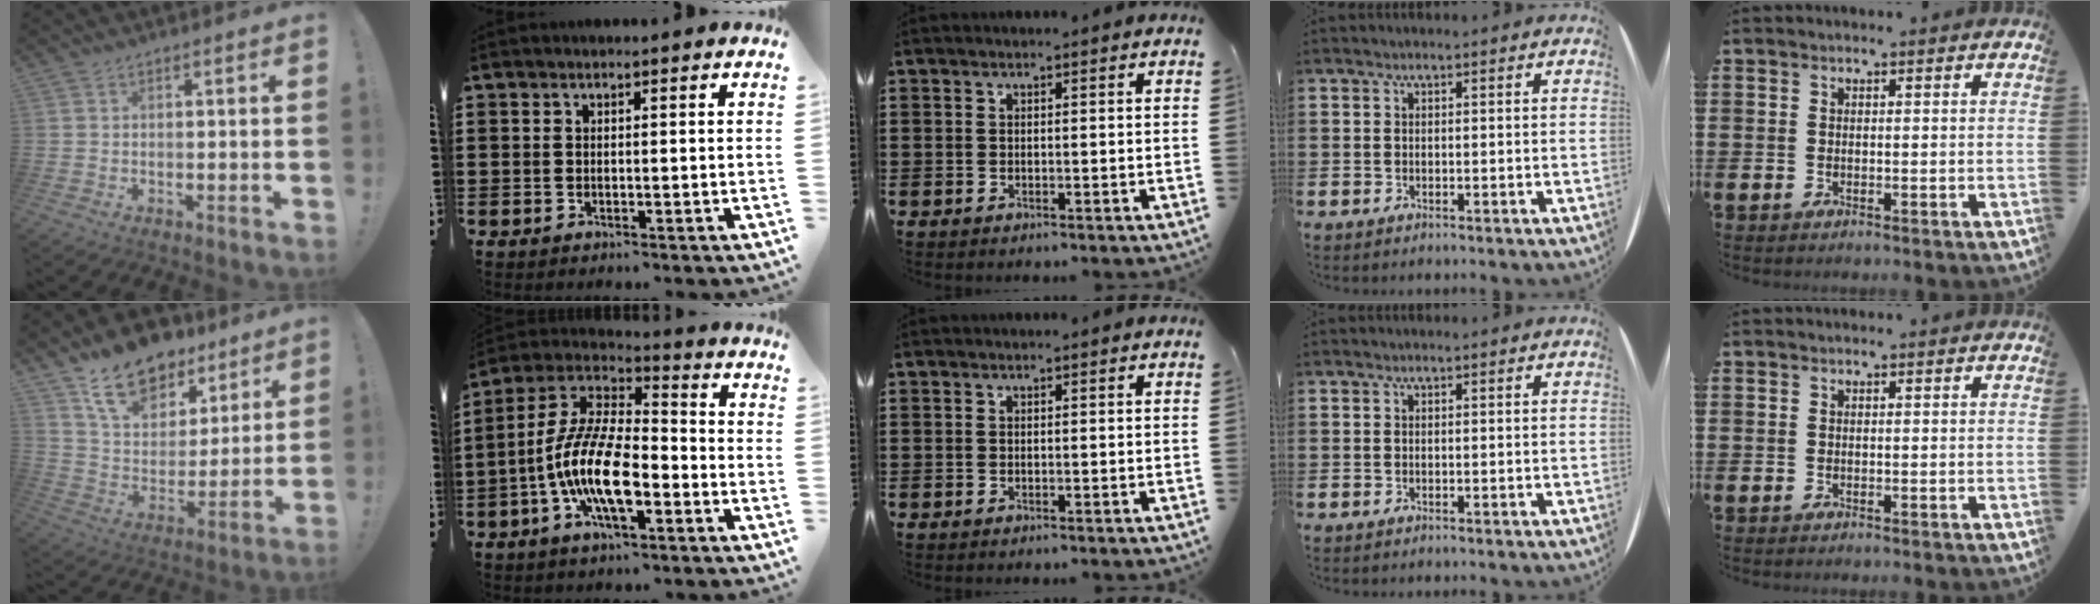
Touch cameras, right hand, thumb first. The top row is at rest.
{"thumb": {"total": 16.9, "force": [12.1, 9.3, 7.2], "torque": [-0.124, -0.076, 0.222]}, "index": {"total": 13.0, "force": [-5.2, 4.8, 11.0], "torque": [-0.252, -0.011, -0.105]}}